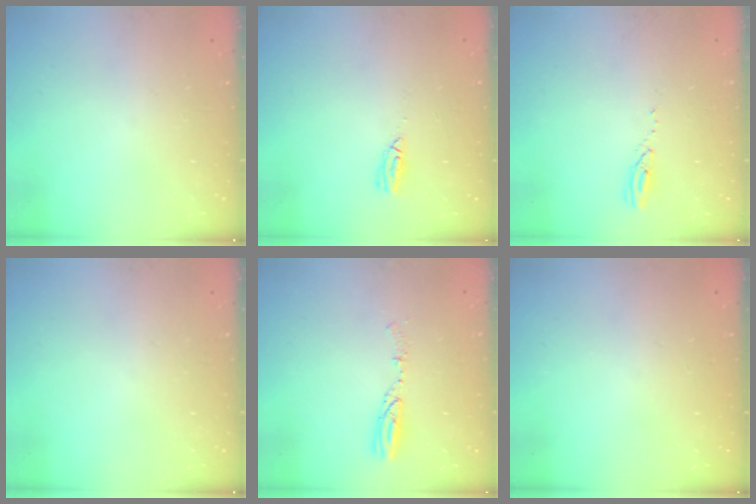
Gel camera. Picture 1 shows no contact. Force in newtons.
{"total": 5.4, "press": 5.4, "slide": 0.5}
{"total": 3.4, "press": 3.4, "slide": 0.3}
{"total": 0.0}
{"total": 4.7, "press": 4.7, "slide": 0.4}
{"total": 0.0}